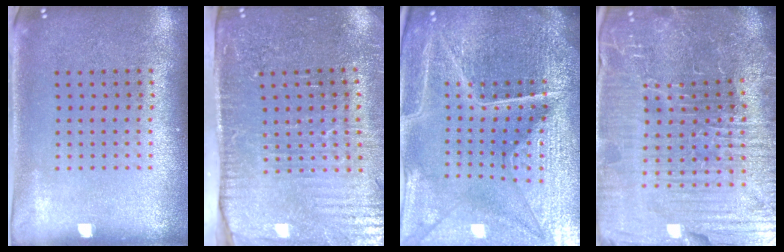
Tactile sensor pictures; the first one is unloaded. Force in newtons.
{"total": 4.2, "press": 3.7, "slide": 2.1}
{"total": 6.2, "press": 5.5, "slide": 2.9}
{"total": 6.8, "press": 6.2, "slide": 2.7}